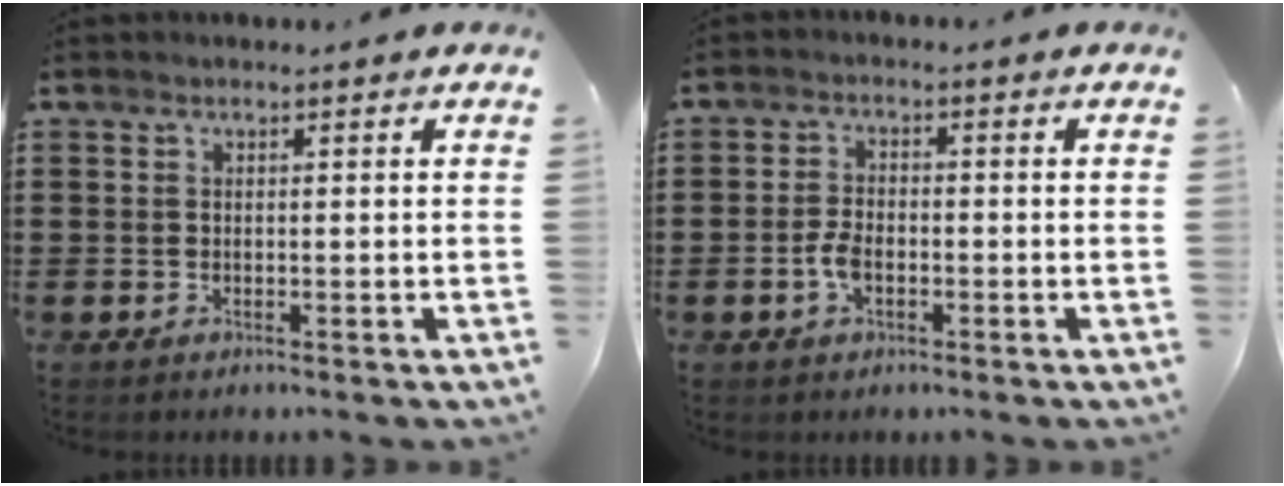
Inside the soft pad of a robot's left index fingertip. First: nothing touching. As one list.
[{"total": 3.5, "force": [-1.1, 1.9, 2.8], "torque": [-0.072, -0.004, -0.024]}]